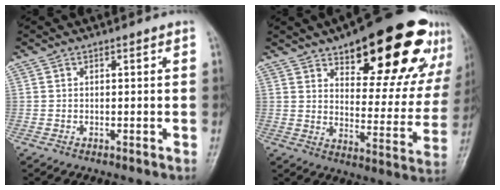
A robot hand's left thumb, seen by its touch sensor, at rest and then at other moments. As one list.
[{"total": 25.4, "force": [15.6, 10.0, 17.4], "torque": [-0.186, -0.056, 0.217]}]